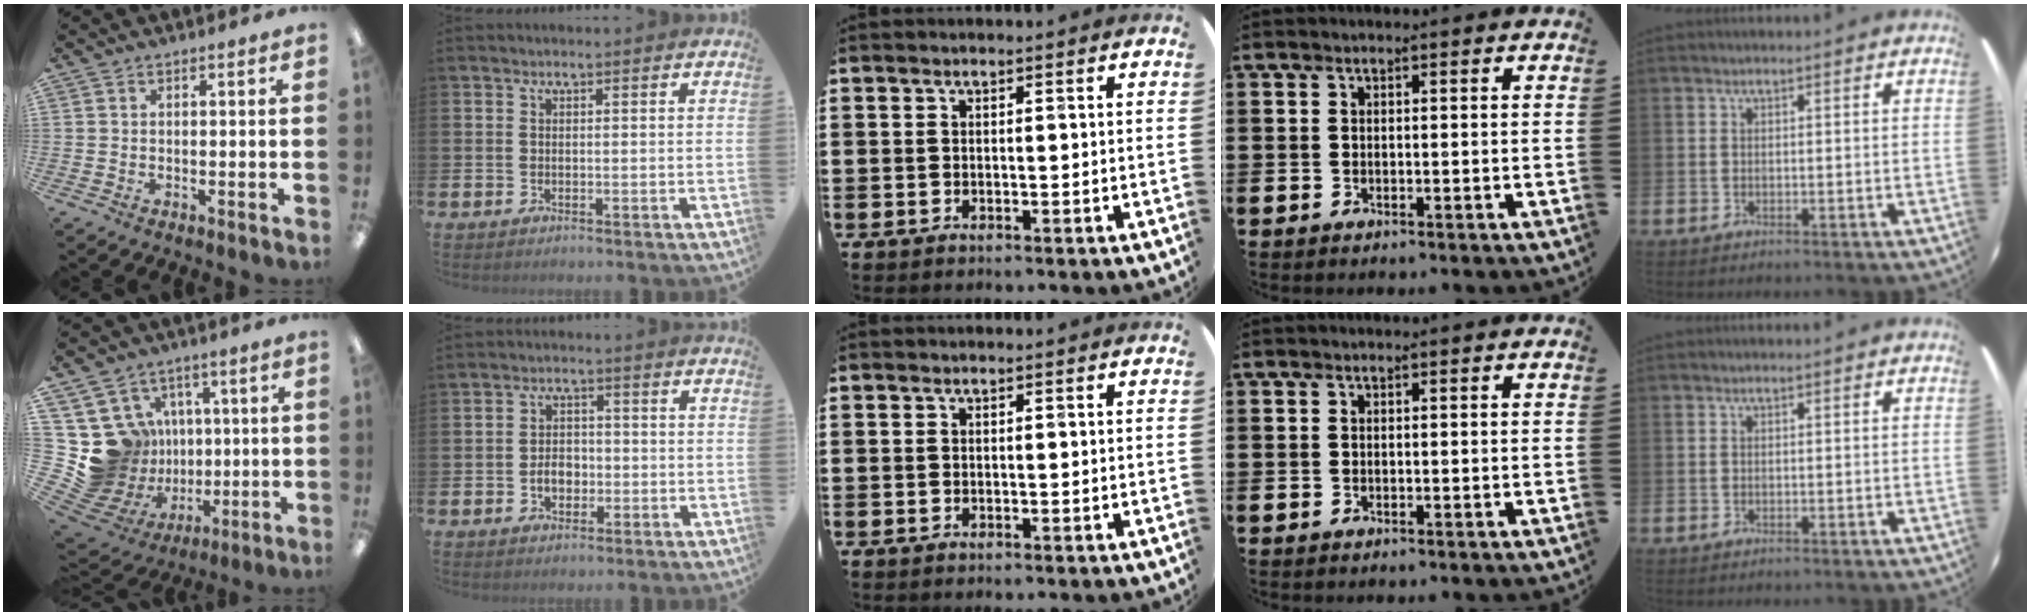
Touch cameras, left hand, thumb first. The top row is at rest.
{"thumb": {"total": 17.1, "force": [2.6, 16.5, 3.7], "torque": [-0.086, -0.030, 0.100]}, "index": {"total": 3.4, "force": [-1.0, 2.5, 2.1], "torque": [-0.022, -0.004, -0.025]}}